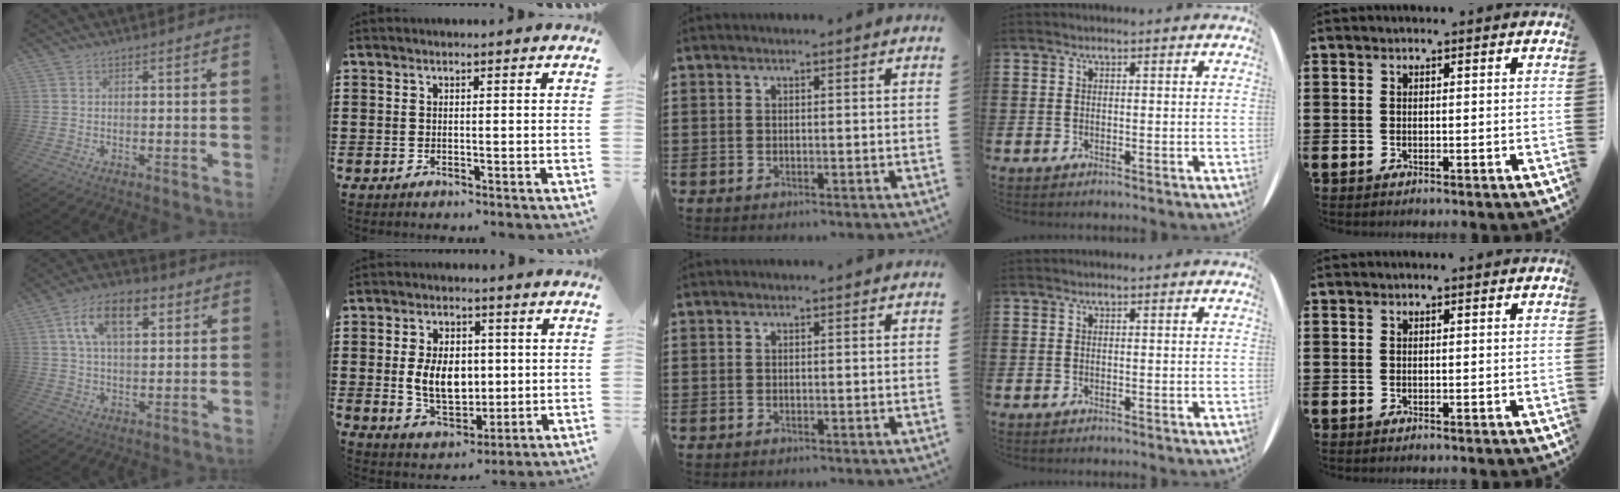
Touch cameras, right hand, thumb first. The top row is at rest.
{"thumb": {"total": 13.0, "force": [4.9, 6.9, 9.9], "torque": [-0.161, 0.009, 0.088]}, "index": {"total": 8.2, "force": [0.4, 5.6, 6.0], "torque": [-0.111, 0.003, 0.001]}}